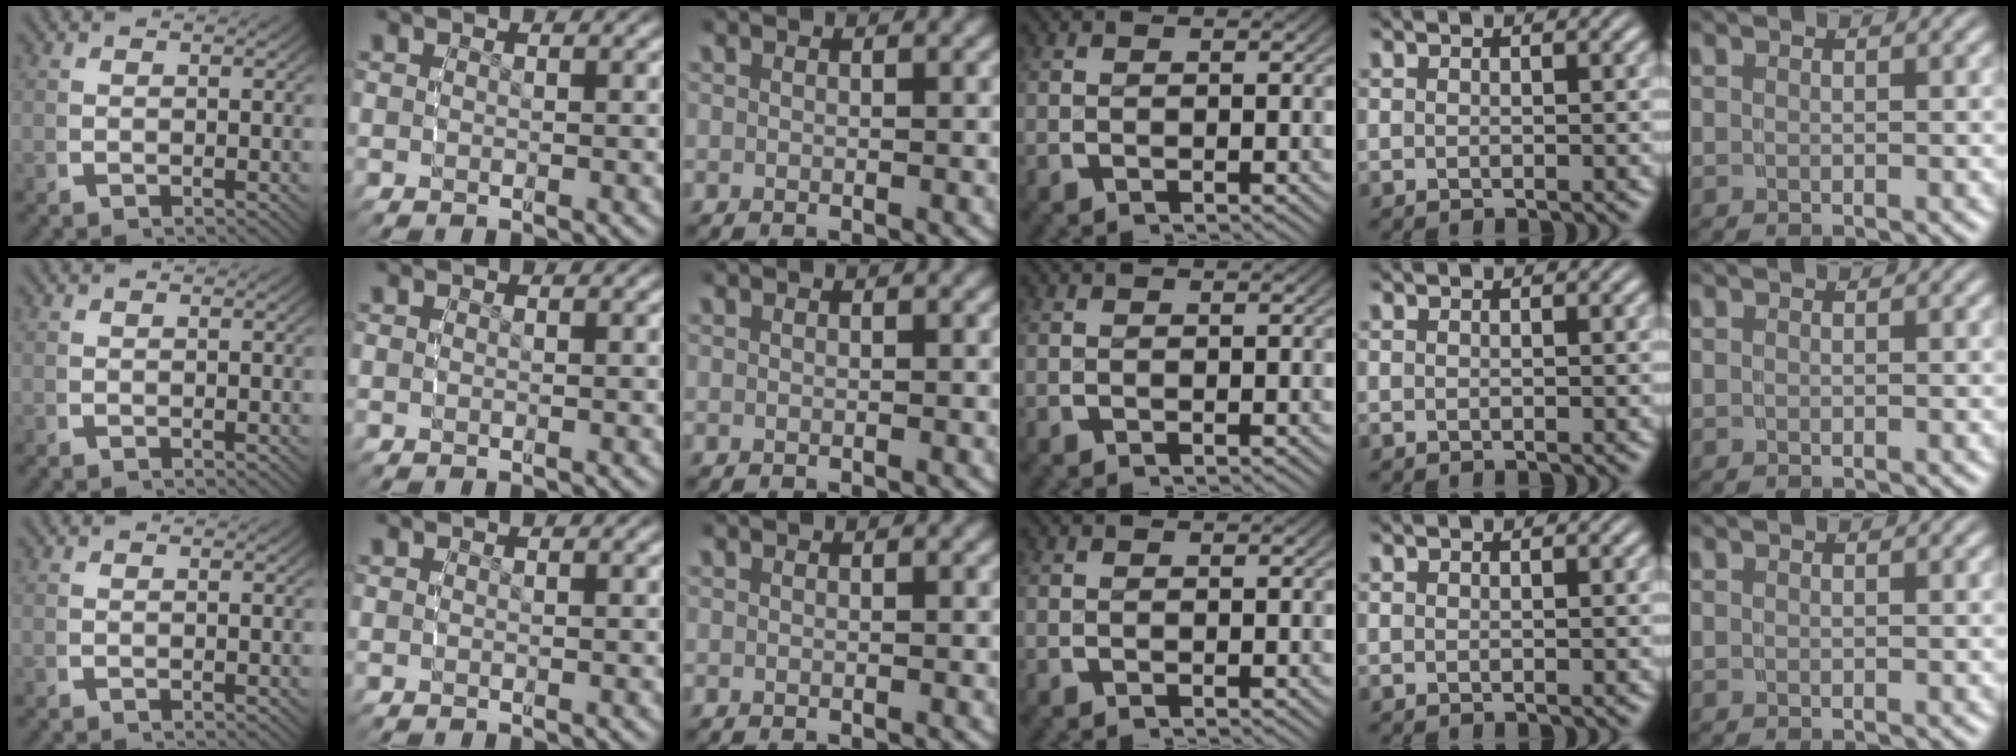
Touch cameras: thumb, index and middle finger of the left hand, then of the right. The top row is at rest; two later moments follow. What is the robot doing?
{"motion": "reach", "object": "coat"}